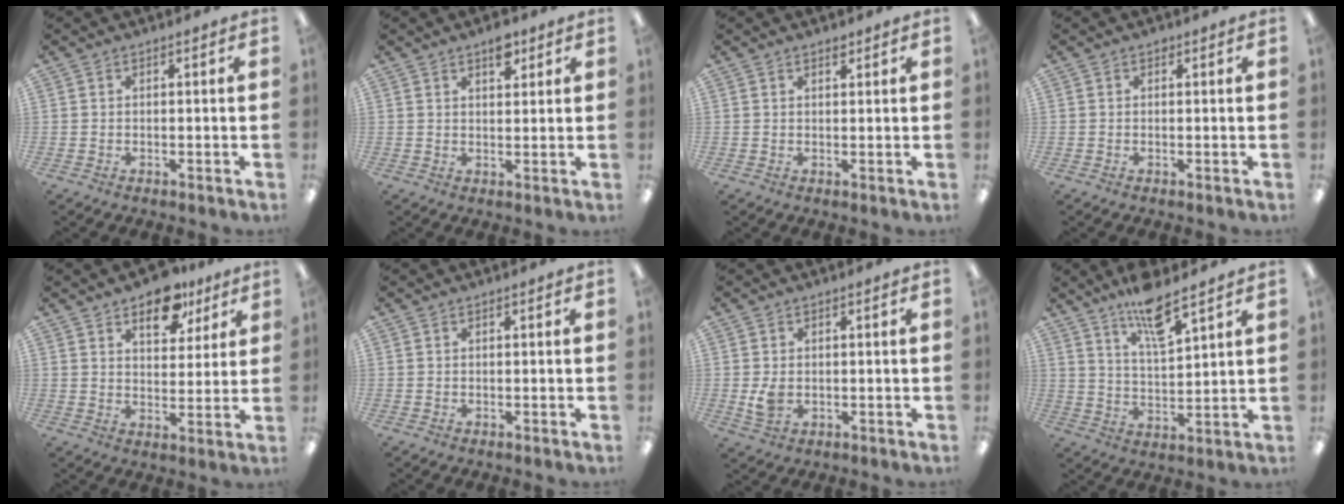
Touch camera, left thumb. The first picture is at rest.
{"total": 4.6, "force": [3.3, 2.0, 2.5], "torque": [-0.023, -0.015, 0.053]}
{"total": 1.5, "force": [1.3, 0.6, 0.5], "torque": [-0.003, -0.004, 0.022]}
{"total": 0.6, "force": [0.4, 0.4, 0.2], "torque": [-0.005, 0.003, 0.007]}
{"total": 11.3, "force": [7.4, 6.1, 6.1], "torque": [-0.059, -0.037, 0.123]}
{"total": 0.0}
{"total": 3.8, "force": [0.1, 2.8, 2.6], "torque": [-0.045, -0.007, -0.003]}
{"total": 9.8, "force": [7.7, 2.2, 5.7], "torque": [-0.098, -0.043, 0.133]}